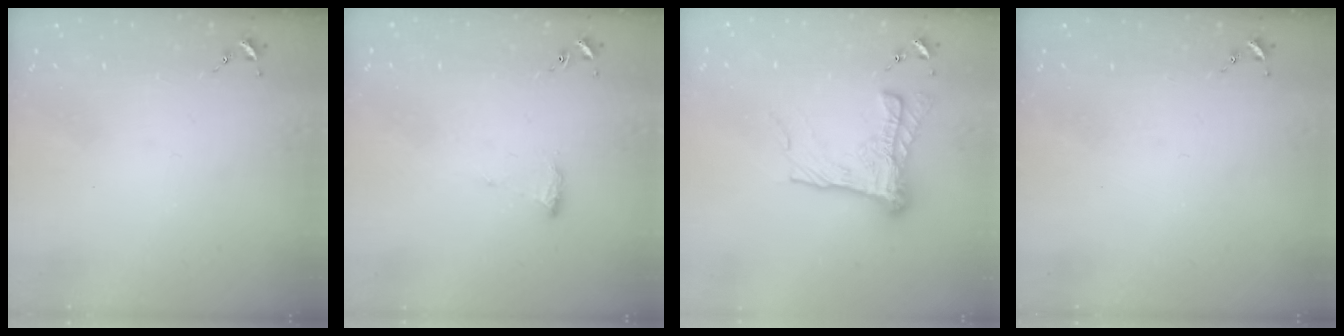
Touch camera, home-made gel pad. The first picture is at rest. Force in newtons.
{"total": 7.0, "press": 7.0, "slide": 0.8}
{"total": 16.6, "press": 16.6, "slide": 1.4}
{"total": 0.0}